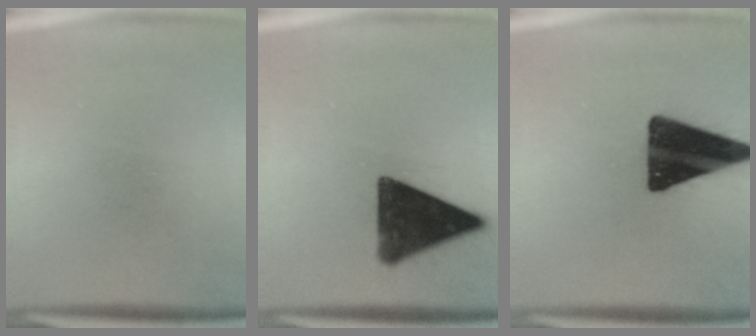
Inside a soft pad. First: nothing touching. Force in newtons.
{"total": 14.4}
{"total": 18.4}